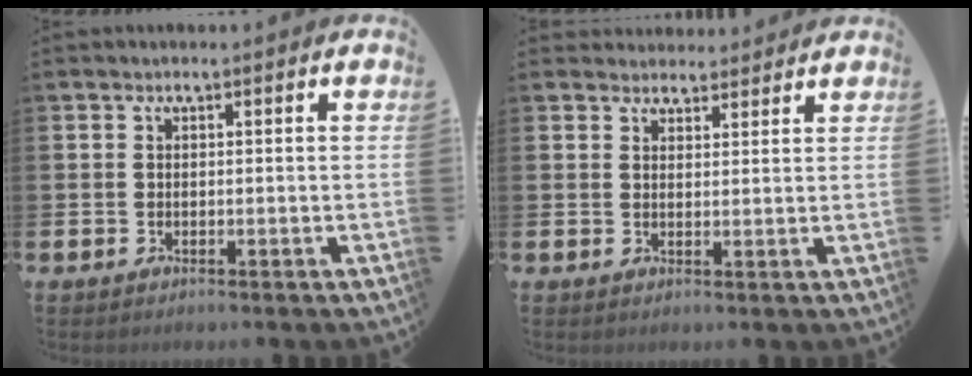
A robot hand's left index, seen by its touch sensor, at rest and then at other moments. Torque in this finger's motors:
{"motor_torque": [0.94, -1.20, 0.07, -0.01]}